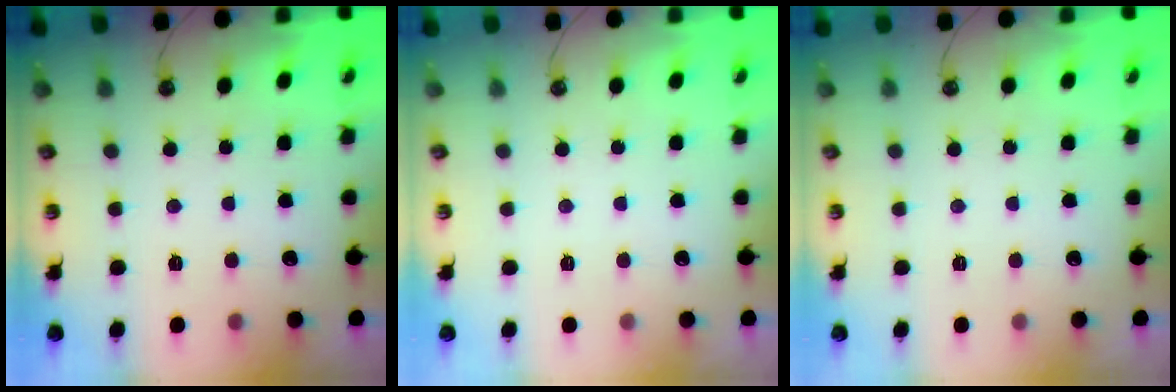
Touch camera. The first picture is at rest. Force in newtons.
{"total": 0.0}
{"total": 0.0}